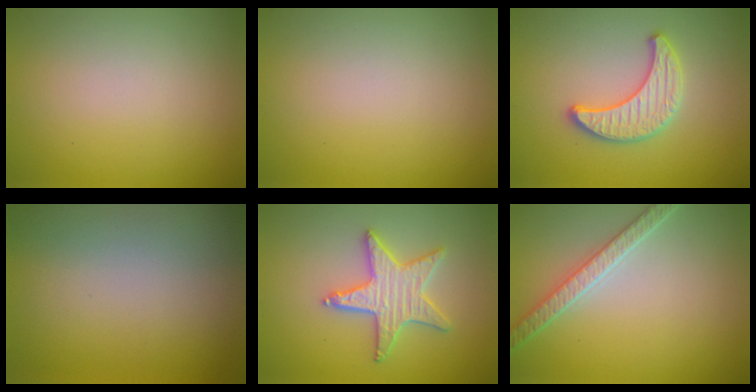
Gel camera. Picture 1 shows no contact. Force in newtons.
{"total": 0.0}
{"total": 2.7, "press": 2.7, "slide": 0.1}
{"total": 0.0}
{"total": 3.8, "press": 3.7, "slide": 0.7}
{"total": 3.6, "press": 3.2, "slide": 1.6}